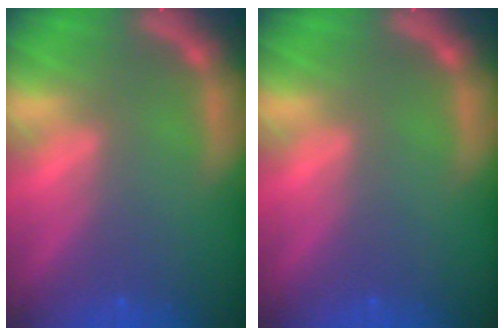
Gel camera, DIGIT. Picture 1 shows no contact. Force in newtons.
{"total": 0.0}